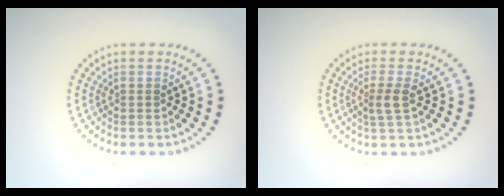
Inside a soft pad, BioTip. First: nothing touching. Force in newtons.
{"total": 1.8, "press": 1.4, "slide": 1.0}